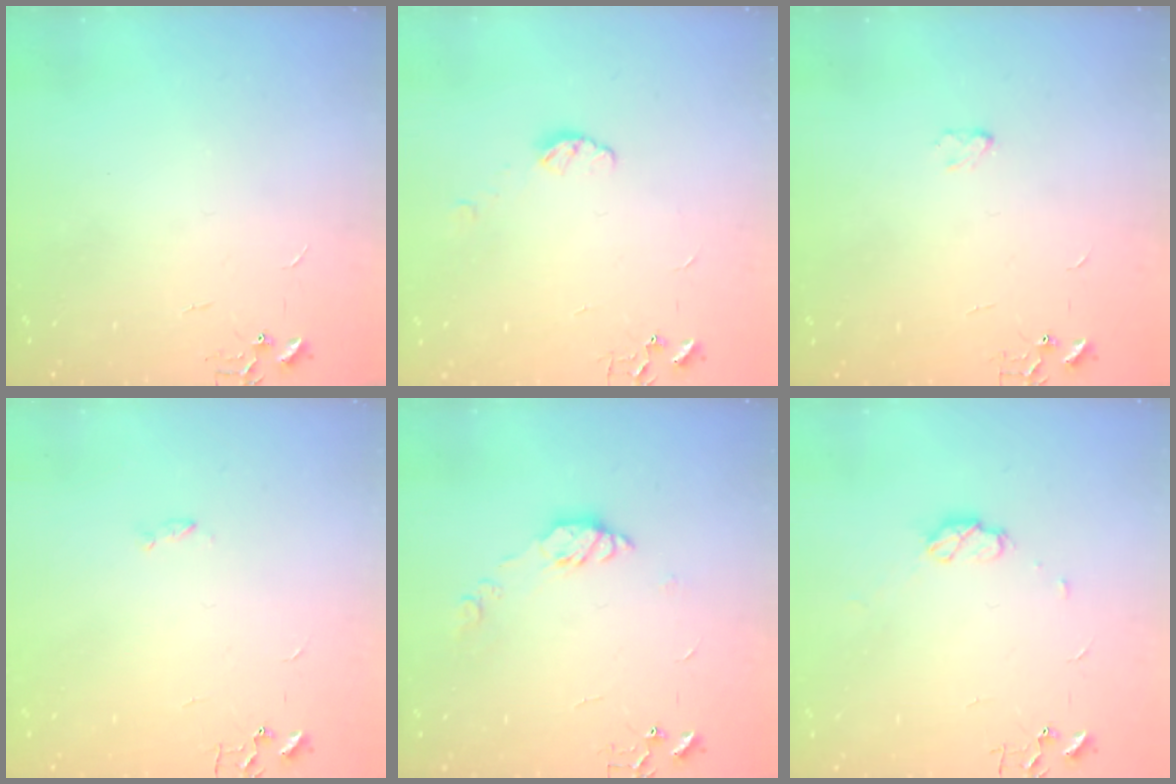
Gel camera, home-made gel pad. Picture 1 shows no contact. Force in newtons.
{"total": 3.5, "press": 3.4, "slide": 0.5}
{"total": 3.1, "press": 3.0, "slide": 0.5}
{"total": 1.8, "press": 1.7, "slide": 0.4}
{"total": 7.6, "press": 7.6, "slide": 0.4}
{"total": 7.0, "press": 6.9, "slide": 0.8}